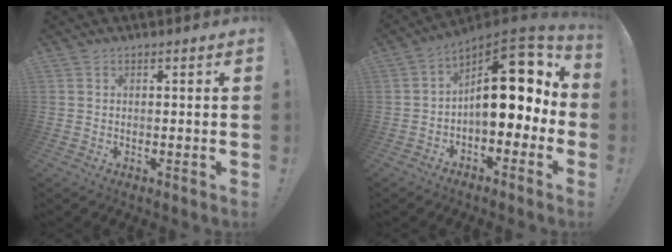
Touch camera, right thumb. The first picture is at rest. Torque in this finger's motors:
{"motor_torque": [2.40, 2.61, 1.46, -1.30, 0.13]}